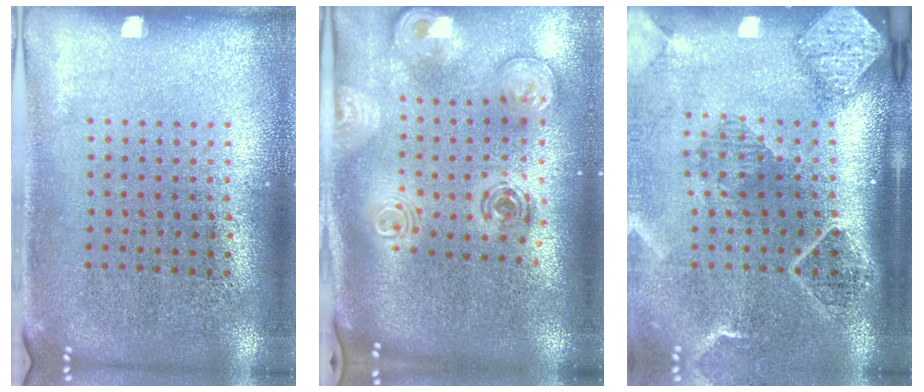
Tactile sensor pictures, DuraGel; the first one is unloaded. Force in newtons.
{"total": 2.9, "press": 2.1, "slide": 2.1}
{"total": 2.7, "press": 2.0, "slide": 1.9}